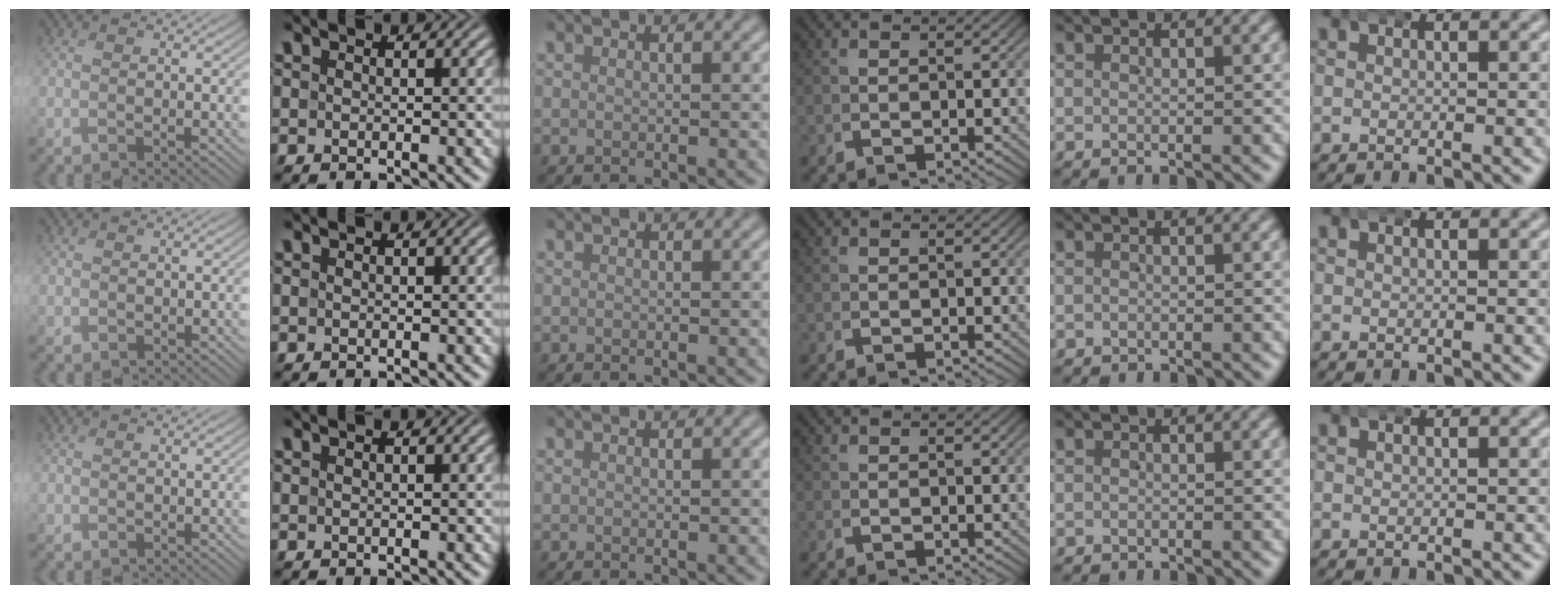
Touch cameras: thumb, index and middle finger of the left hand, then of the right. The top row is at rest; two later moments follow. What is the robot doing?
{"motion": "wrap", "object": "aluminum foil"}